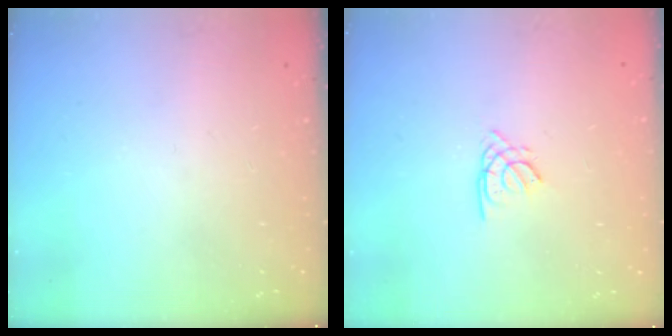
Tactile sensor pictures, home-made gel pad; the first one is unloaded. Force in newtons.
{"total": 1.5, "press": 1.4, "slide": 0.4}